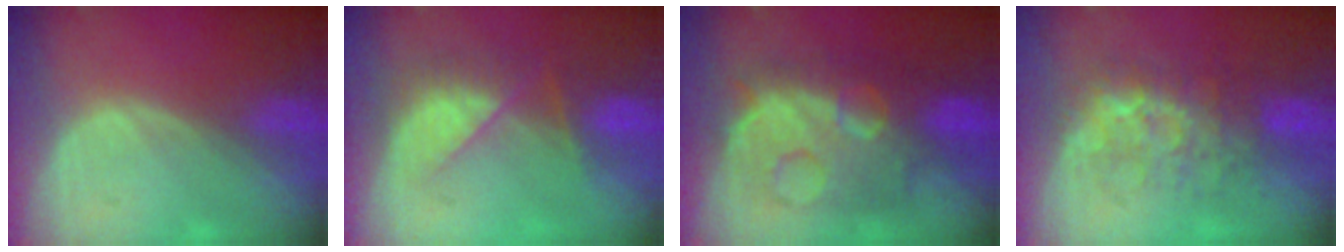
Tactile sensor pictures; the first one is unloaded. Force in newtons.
{"total": 7.7, "press": 7.0, "slide": 3.3}
{"total": 11.9, "press": 11.9, "slide": 1.2}
{"total": 7.7, "press": 7.5, "slide": 1.4}